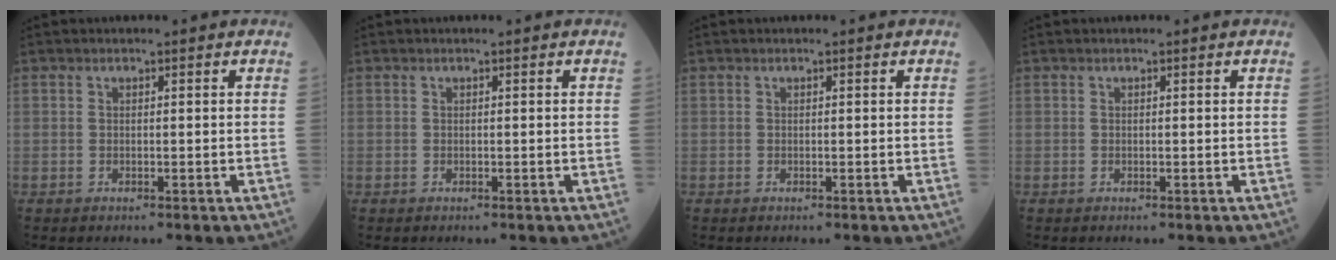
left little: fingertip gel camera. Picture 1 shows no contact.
{"total": 0.0}
{"total": 0.0}
{"total": 0.0}